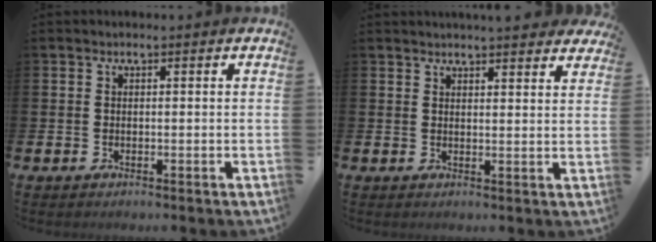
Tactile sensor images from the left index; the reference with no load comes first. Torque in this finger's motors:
{"motor_torque": [0.92, -0.95, 0.70, 0.17]}